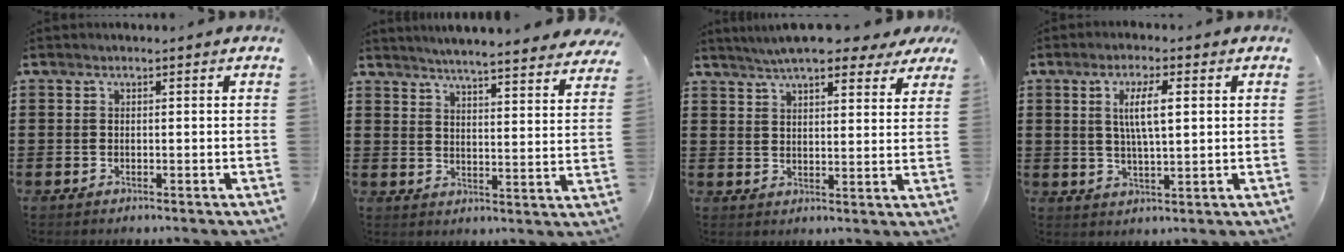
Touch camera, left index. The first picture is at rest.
{"total": 4.1, "force": [4.1, -0.5, 0.5], "torque": [-0.031, -0.031, 0.067]}
{"total": 7.3, "force": [6.5, 1.5, 2.9], "torque": [-0.070, -0.010, 0.117]}
{"total": 6.2, "force": [1.5, 1.6, 5.8], "torque": [-0.117, 0.007, 0.023]}